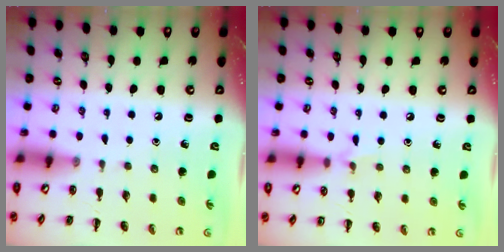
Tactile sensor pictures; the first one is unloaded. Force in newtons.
{"total": 4.7, "press": 4.4, "slide": 1.6}